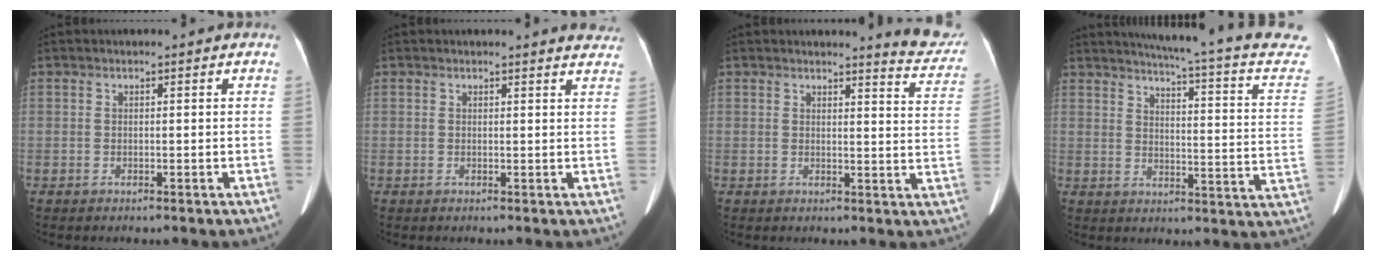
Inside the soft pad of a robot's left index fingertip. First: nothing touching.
{"total": 4.6, "force": [4.5, 0.6, 0.8], "torque": [-0.003, -0.014, 0.024]}
{"total": 7.4, "force": [7.2, 0.4, 1.4], "torque": [-0.004, -0.046, 0.058]}
{"total": 20.4, "force": [17.6, 0.3, 10.4], "torque": [-0.146, -0.064, 0.195]}